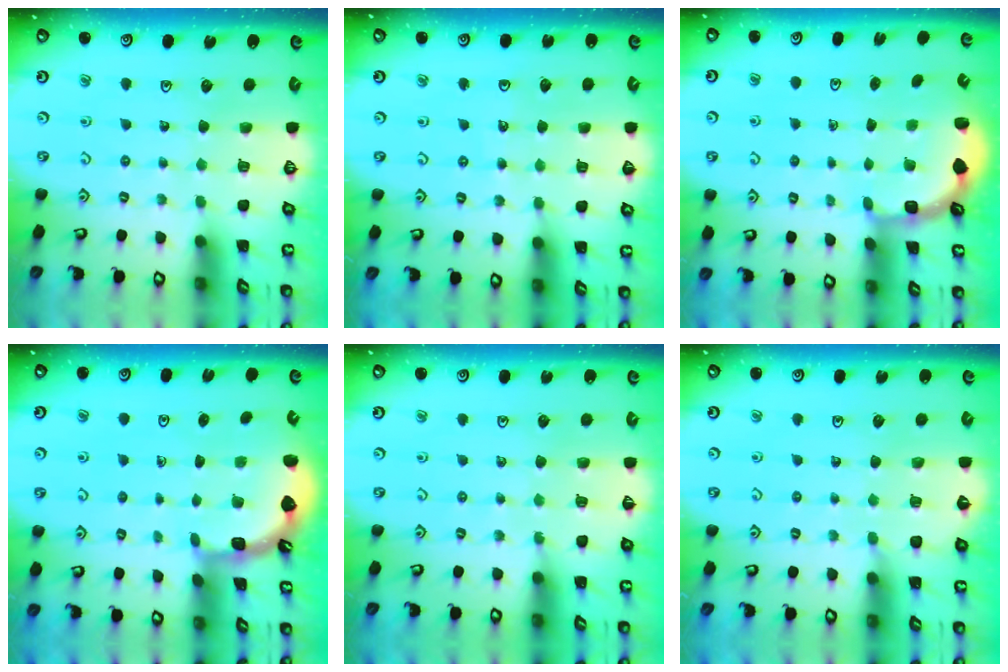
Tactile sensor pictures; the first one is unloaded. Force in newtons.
{"total": 5.4, "press": 4.7, "slide": 2.7}
{"total": 2.7, "press": 2.4, "slide": 1.4}
{"total": 2.1, "press": 2.1, "slide": 0.2}
{"total": 3.8, "press": 3.6, "slide": 1.1}
{"total": 3.4, "press": 3.4, "slide": 0.4}